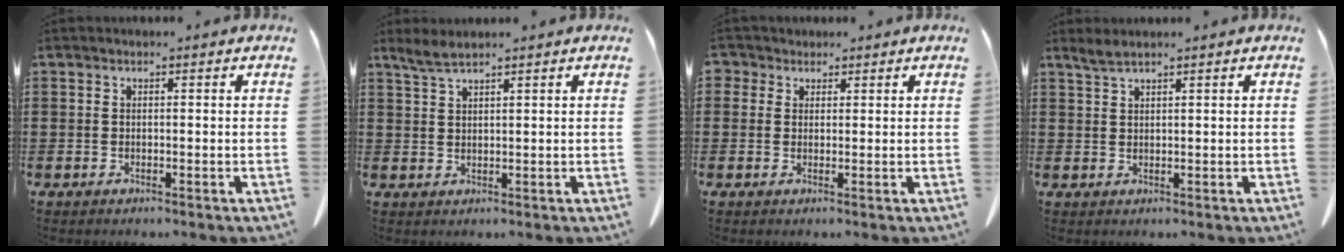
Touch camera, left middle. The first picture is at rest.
{"total": 2.2, "force": [1.8, 0.1, 1.2], "torque": [-0.027, 0.002, 0.034]}
{"total": 2.0, "force": [1.3, 1.5, 0.2], "torque": [-0.003, 0.005, 0.023]}
{"total": 1.7, "force": [1.5, 0.0, 0.8], "torque": [-0.019, 0.000, 0.029]}